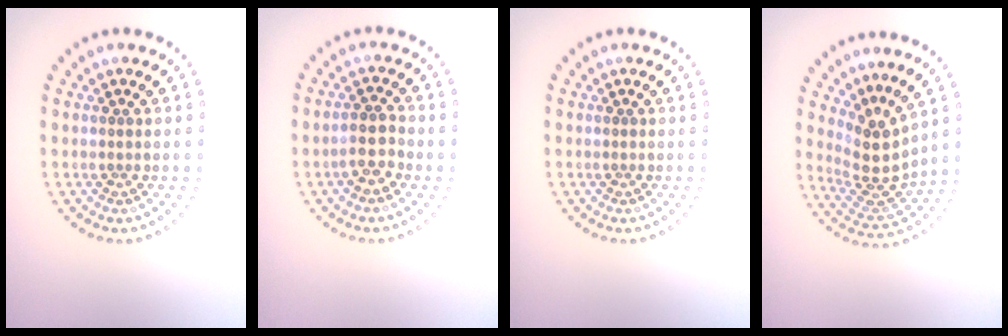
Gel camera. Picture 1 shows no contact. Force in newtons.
{"total": 2.1, "press": 1.9, "slide": 0.8}
{"total": 0.0}
{"total": 4.0, "press": 2.9, "slide": 2.7}